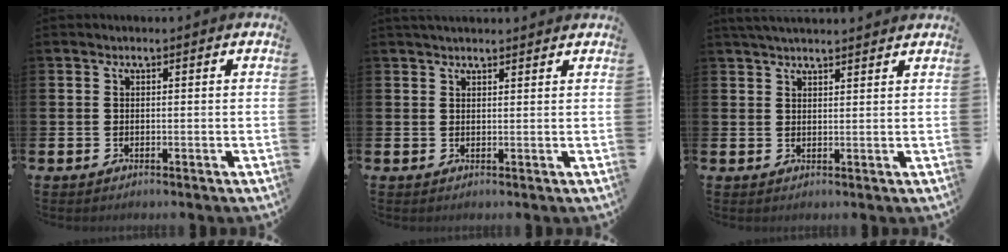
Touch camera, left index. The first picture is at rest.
{"total": 1.9, "force": [1.8, 0.3, 0.4], "torque": [-0.004, -0.004, 0.031]}
{"total": 2.9, "force": [2.8, 0.3, 0.7], "torque": [-0.020, -0.005, 0.053]}